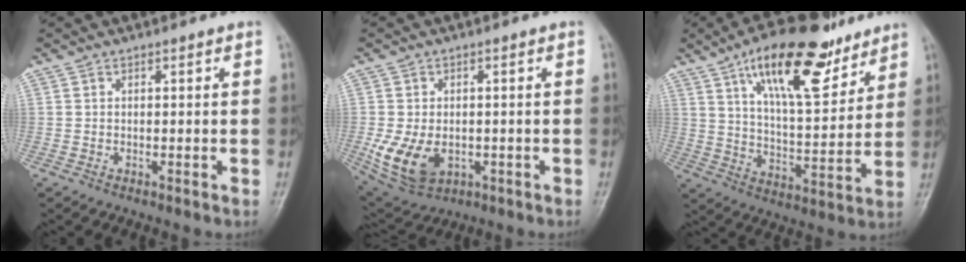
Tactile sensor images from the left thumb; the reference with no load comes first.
{"total": 9.8, "force": [-2.0, 6.7, 6.8], "torque": [-0.124, -0.005, -0.020]}
{"total": 19.7, "force": [12.1, 7.2, 13.7], "torque": [-0.185, -0.052, 0.204]}